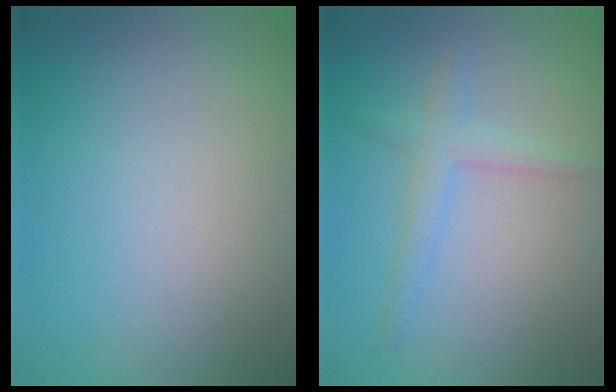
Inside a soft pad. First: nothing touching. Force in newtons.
{"total": 2.1, "press": 2.1, "slide": 0.1}